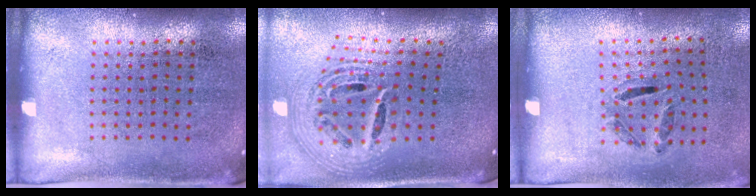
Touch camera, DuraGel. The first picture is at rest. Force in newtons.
{"total": 2.7, "press": 1.9, "slide": 1.9}
{"total": 1.3, "press": 0.7, "slide": 1.1}